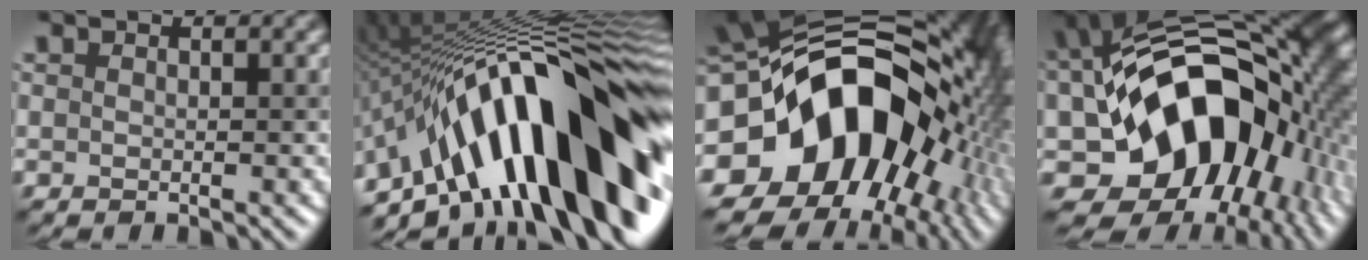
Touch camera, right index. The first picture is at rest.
{"total": 17.7, "force": [-4.6, 7.1, 15.6], "torque": [-0.202, 0.050, -0.099]}
{"total": 19.9, "force": [-1.1, 14.4, 13.7], "torque": [-0.223, -0.006, -0.011]}
{"total": 18.0, "force": [-2.4, 12.6, 12.6], "torque": [-0.176, -0.004, -0.042]}